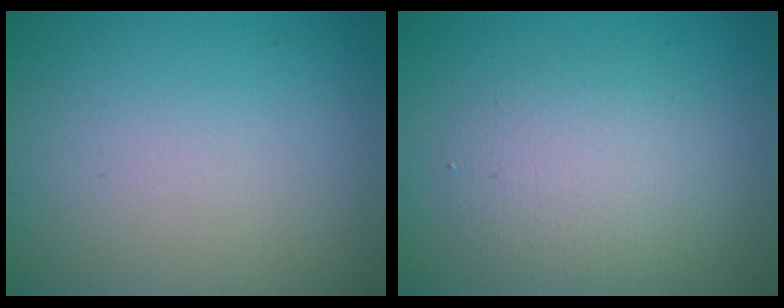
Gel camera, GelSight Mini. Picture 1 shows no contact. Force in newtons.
{"total": 3.5, "press": 3.5, "slide": 0.2}